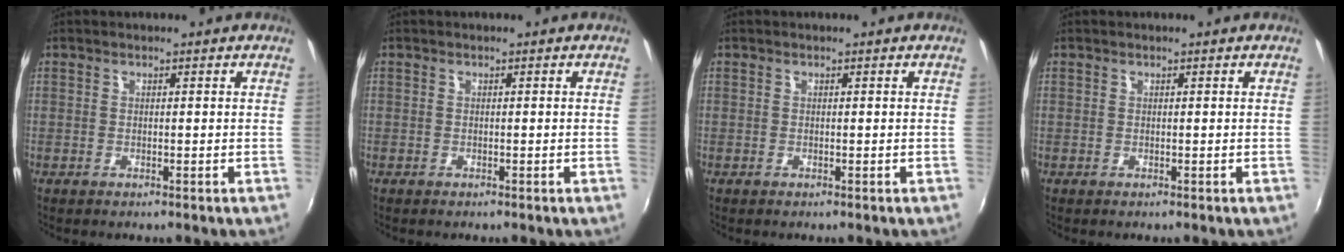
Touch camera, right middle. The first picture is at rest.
{"total": 0.0}
{"total": 0.0}
{"total": 0.0}